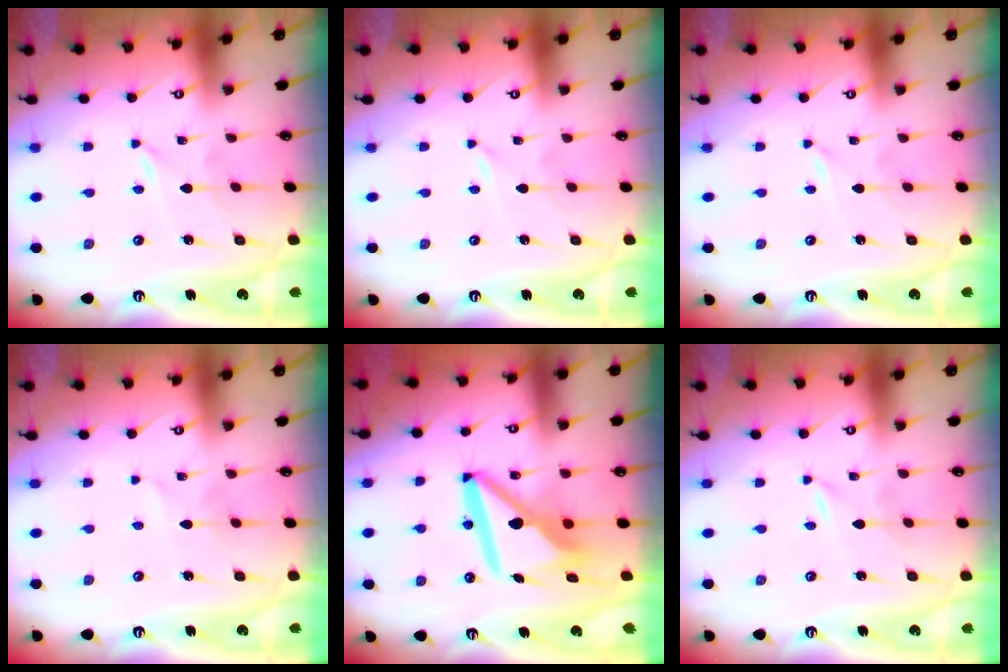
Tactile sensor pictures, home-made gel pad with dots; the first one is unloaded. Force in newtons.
{"total": 0.0}
{"total": 0.0}
{"total": 2.9, "press": 2.9, "slide": 0.4}
{"total": 13.2, "press": 13.1, "slide": 1.5}
{"total": 0.0}